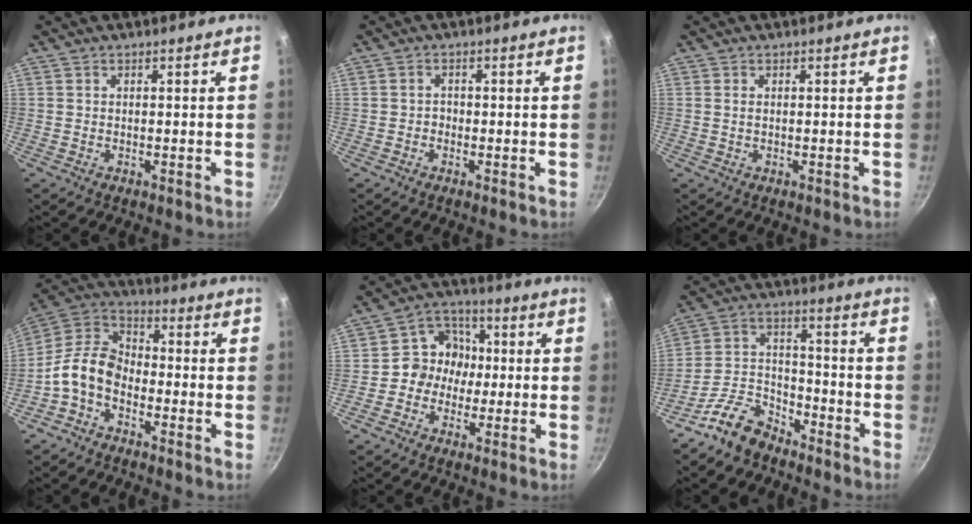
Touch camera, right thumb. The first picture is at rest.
{"total": 1.2, "force": [-0.6, 1.0, 0.4], "torque": [-0.002, 0.005, -0.011]}
{"total": 0.8, "force": [0.1, 0.4, 0.6], "torque": [-0.012, 0.001, 0.002]}
{"total": 10.2, "force": [-3.9, 6.8, 6.6], "torque": [-0.113, 0.057, -0.099]}
{"total": 8.3, "force": [-0.7, 7.5, 3.5], "torque": [-0.009, 0.026, -0.029]}
{"total": 9.8, "force": [-7.6, 4.9, 3.6], "torque": [-0.054, 0.080, -0.157]}